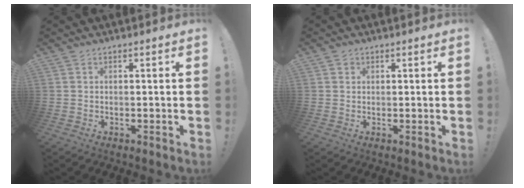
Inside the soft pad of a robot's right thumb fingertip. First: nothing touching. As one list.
[{"total": 1.1, "force": [0.6, 0.9, 0.1], "torque": [0.002, -0.001, 0.010]}]